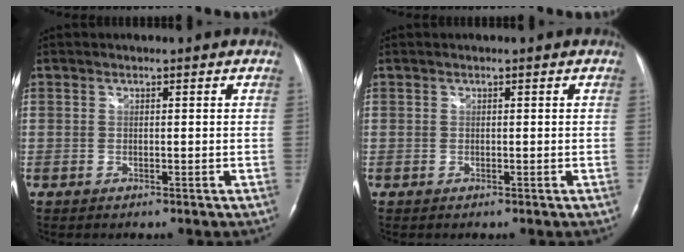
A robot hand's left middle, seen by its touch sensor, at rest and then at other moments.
{"total": 0.0}